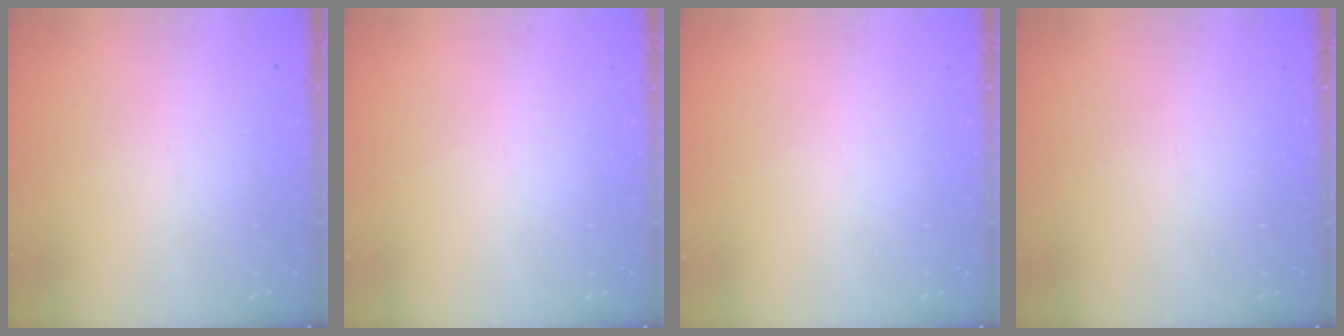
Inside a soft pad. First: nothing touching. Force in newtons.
{"total": 0.0}
{"total": 0.0}
{"total": 0.0}